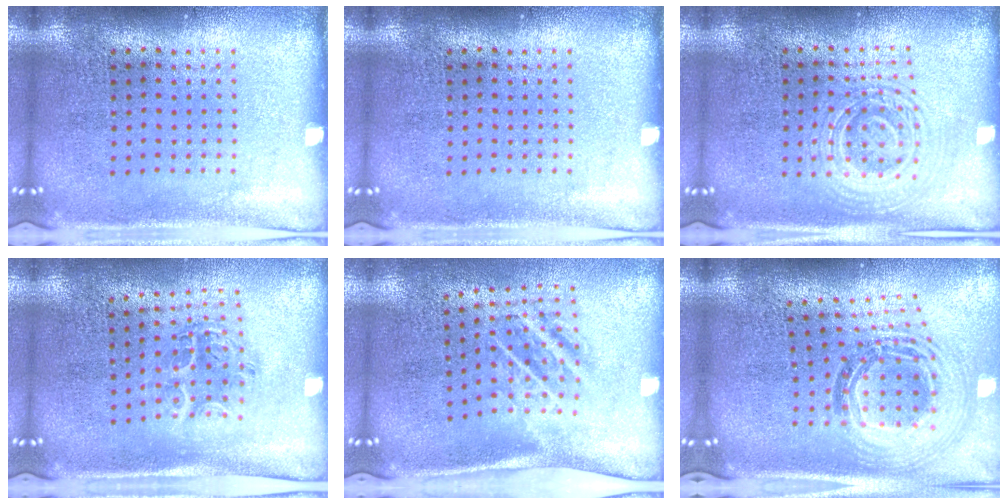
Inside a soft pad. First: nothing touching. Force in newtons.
{"total": 0.0}
{"total": 1.8, "press": 1.8, "slide": 0.4}
{"total": 1.1, "press": 1.1, "slide": 0.2}
{"total": 1.8, "press": 1.2, "slide": 1.4}
{"total": 1.6, "press": 1.4, "slide": 0.8}